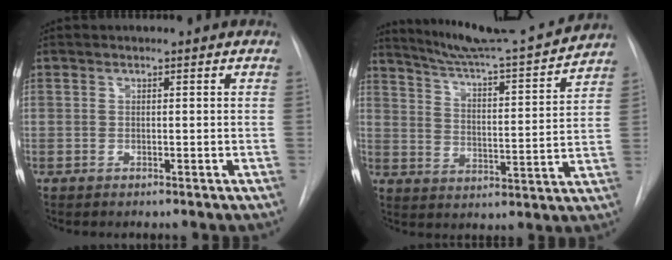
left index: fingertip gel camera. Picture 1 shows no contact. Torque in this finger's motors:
{"motor_torque": [0.16, -0.32, 0.38, 0.08]}